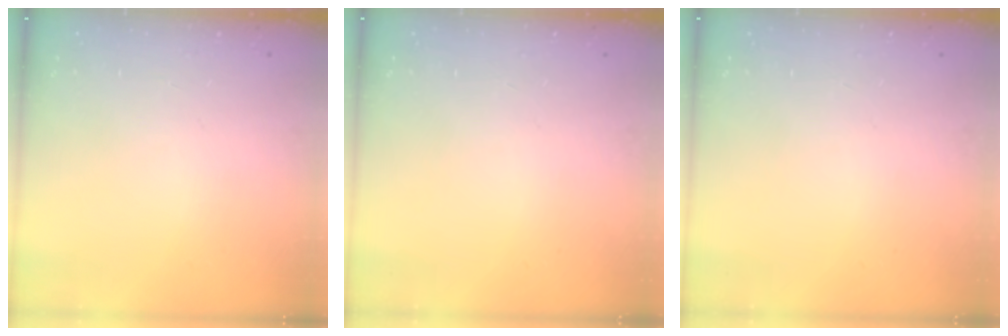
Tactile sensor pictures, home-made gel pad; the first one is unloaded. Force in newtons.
{"total": 0.0}
{"total": 0.0}